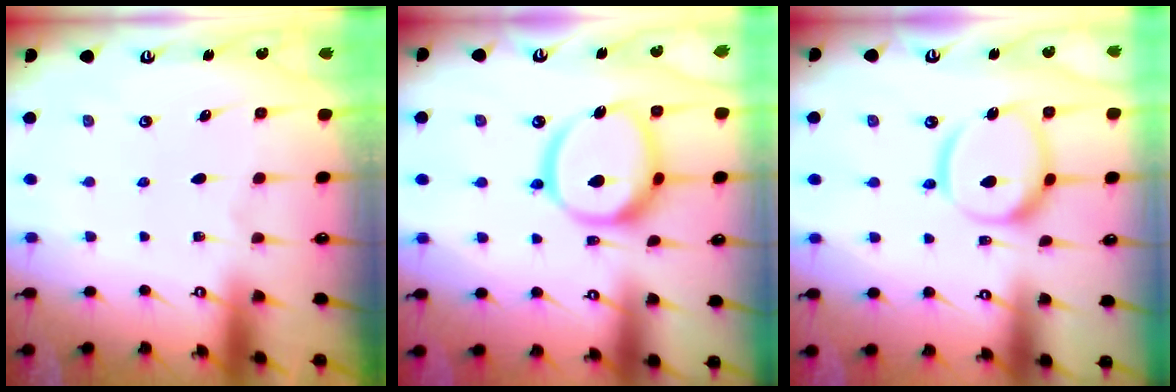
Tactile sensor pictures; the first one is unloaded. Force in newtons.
{"total": 15.5, "press": 15.4, "slide": 1.5}
{"total": 13.8, "press": 13.7, "slide": 1.7}